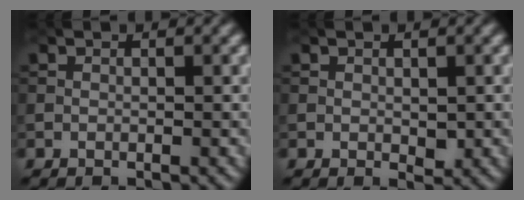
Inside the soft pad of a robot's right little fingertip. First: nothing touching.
{"total": 1.4, "force": [0.1, 0.8, 1.2], "torque": [-0.011, -0.005, 0.006]}